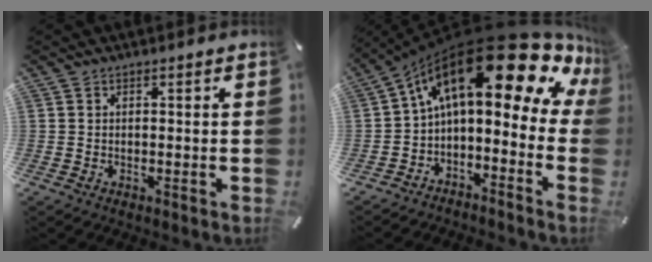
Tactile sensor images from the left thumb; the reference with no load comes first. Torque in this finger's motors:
{"motor_torque": [1.87, 3.14, 2.77, 0.00, 0.82]}